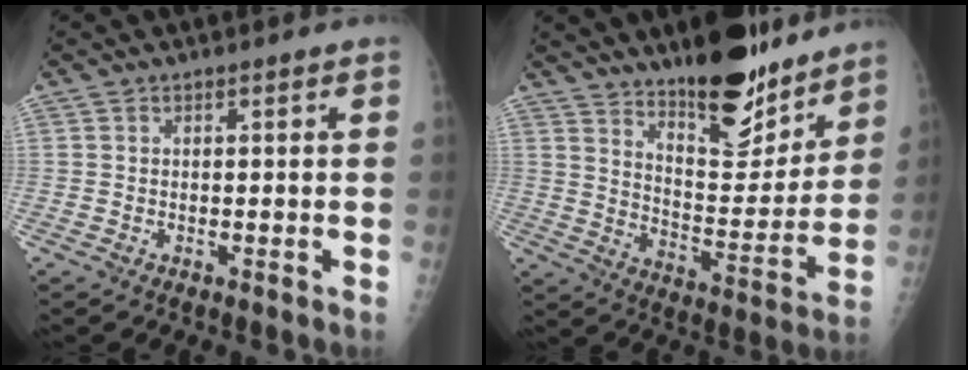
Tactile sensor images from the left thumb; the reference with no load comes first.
{"total": 17.1, "force": [13.3, 5.7, 9.1], "torque": [-0.090, -0.110, 0.212]}